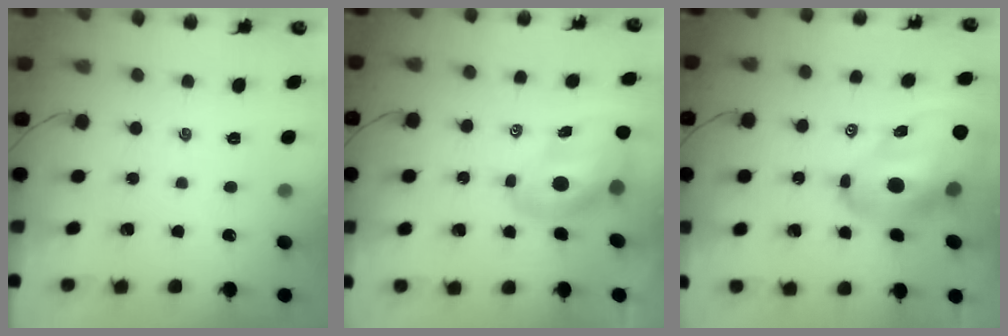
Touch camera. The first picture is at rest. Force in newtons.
{"total": 9.4, "press": 8.9, "slide": 2.9}
{"total": 16.8, "press": 16.1, "slide": 4.9}